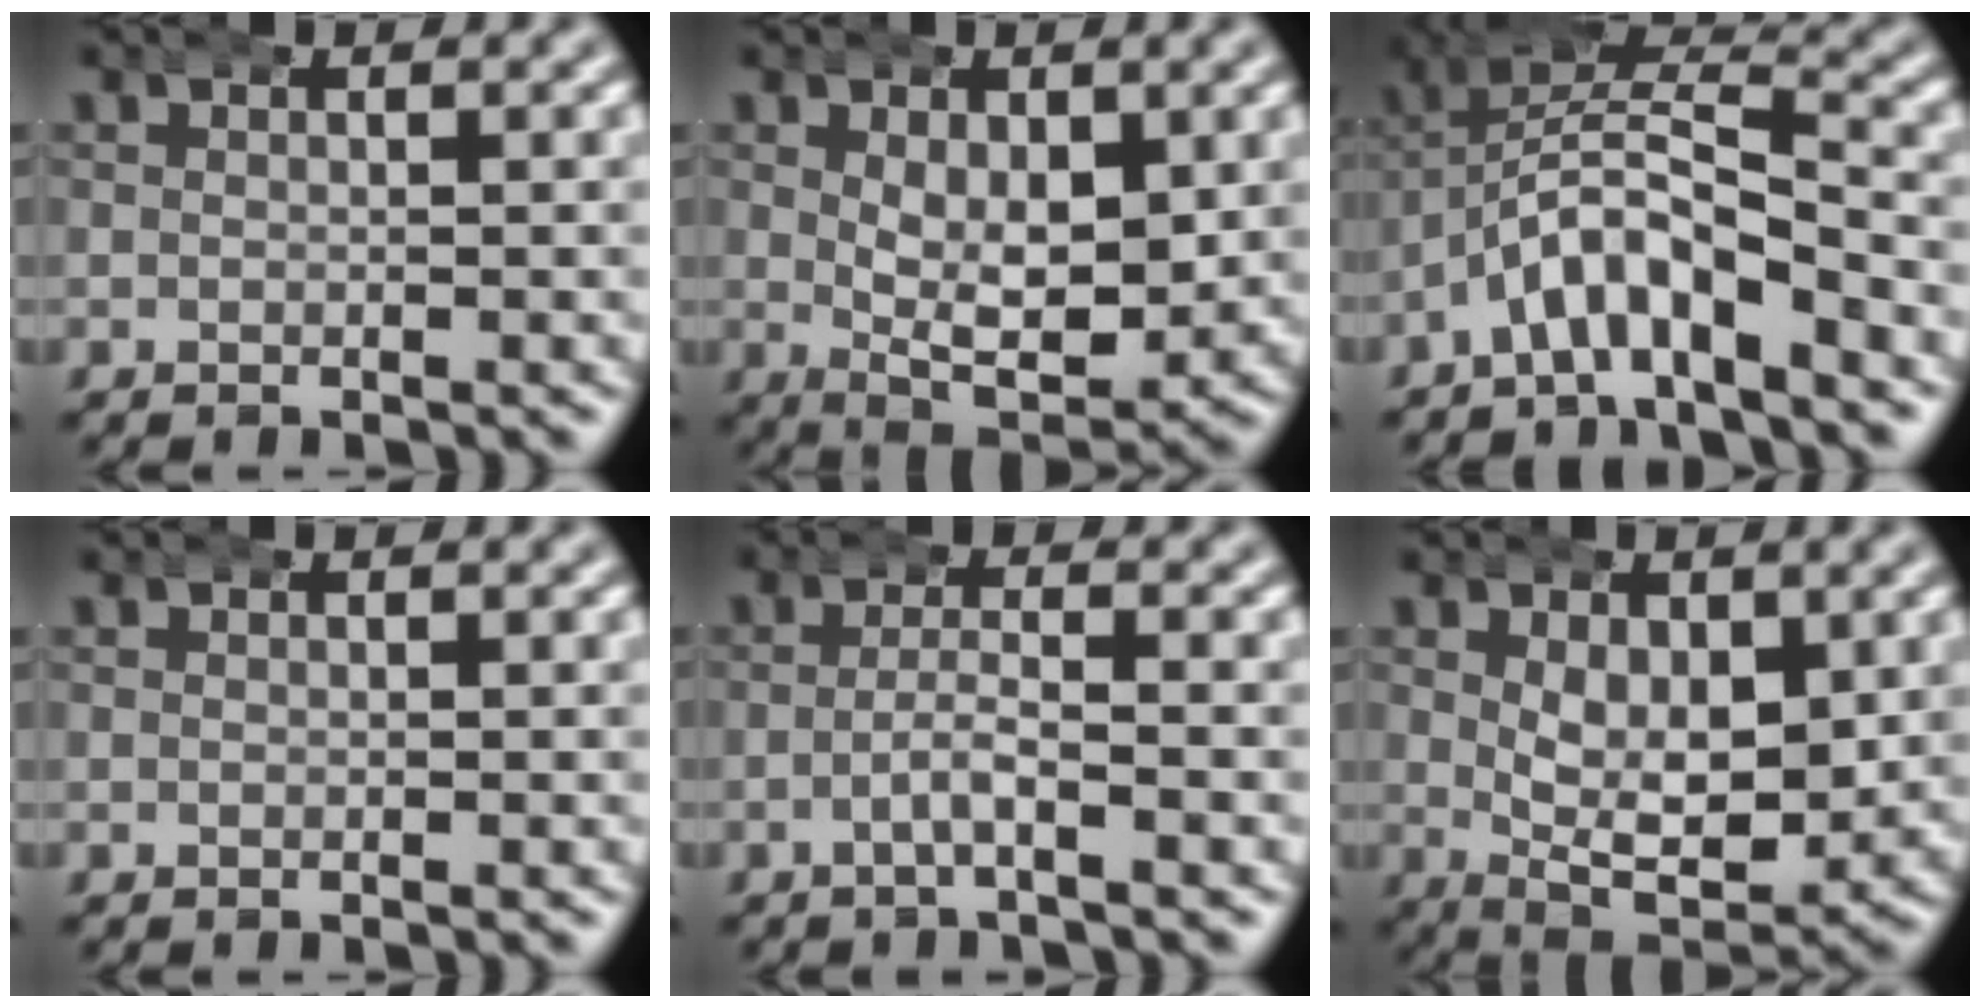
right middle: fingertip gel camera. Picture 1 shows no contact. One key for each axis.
{"total": 6.7, "fx": 0.4, "fy": 3.7, "fz": 5.6, "tx": -0.086, "ty": -0.022, "tz": 0.011}
{"total": 6.4, "fx": -1.8, "fy": 4.0, "fz": 4.7, "tx": -0.083, "ty": -0.008, "tz": -0.034}
{"total": 0.0}
{"total": 2.1, "fx": -1.5, "fy": -0.3, "fz": 1.4, "tx": -0.021, "ty": 0.005, "tz": -0.030}
{"total": 7.7, "fx": 0.3, "fy": 4.6, "fz": 6.1, "tx": -0.092, "ty": -0.026, "tz": 0.009}